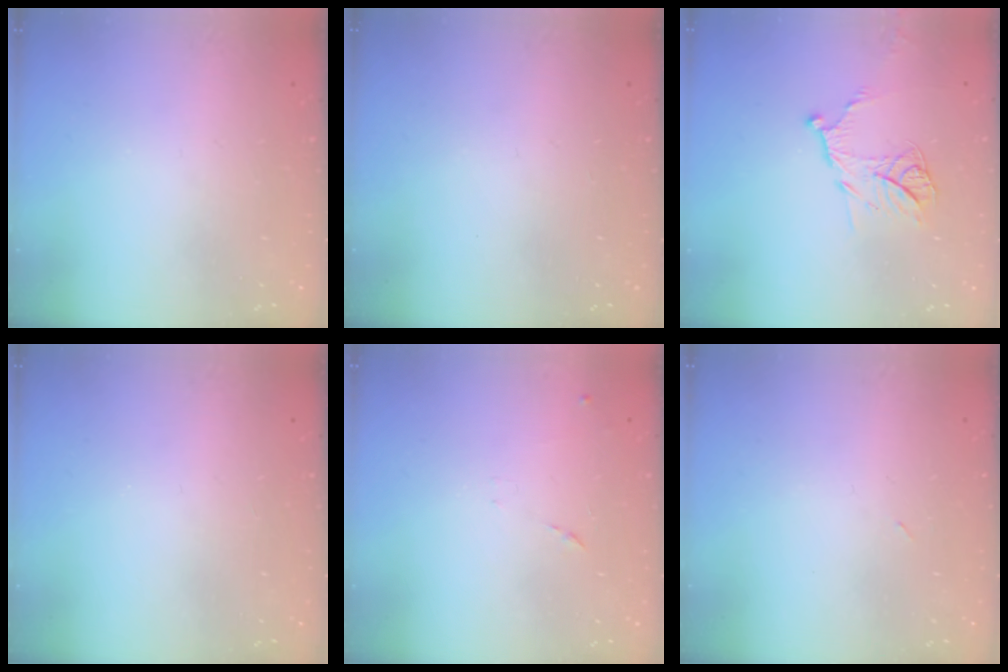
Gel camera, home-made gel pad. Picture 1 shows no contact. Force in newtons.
{"total": 0.0}
{"total": 12.3, "press": 12.2, "slide": 1.2}
{"total": 0.0}
{"total": 6.6, "press": 6.6, "slide": 0.4}
{"total": 2.4, "press": 2.3, "slide": 0.8}